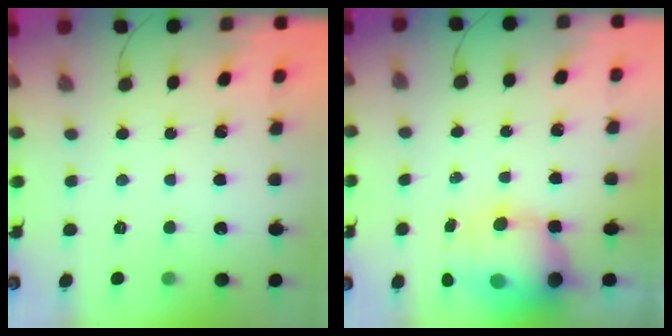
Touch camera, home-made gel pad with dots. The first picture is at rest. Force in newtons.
{"total": 12.2, "press": 11.7, "slide": 3.4}